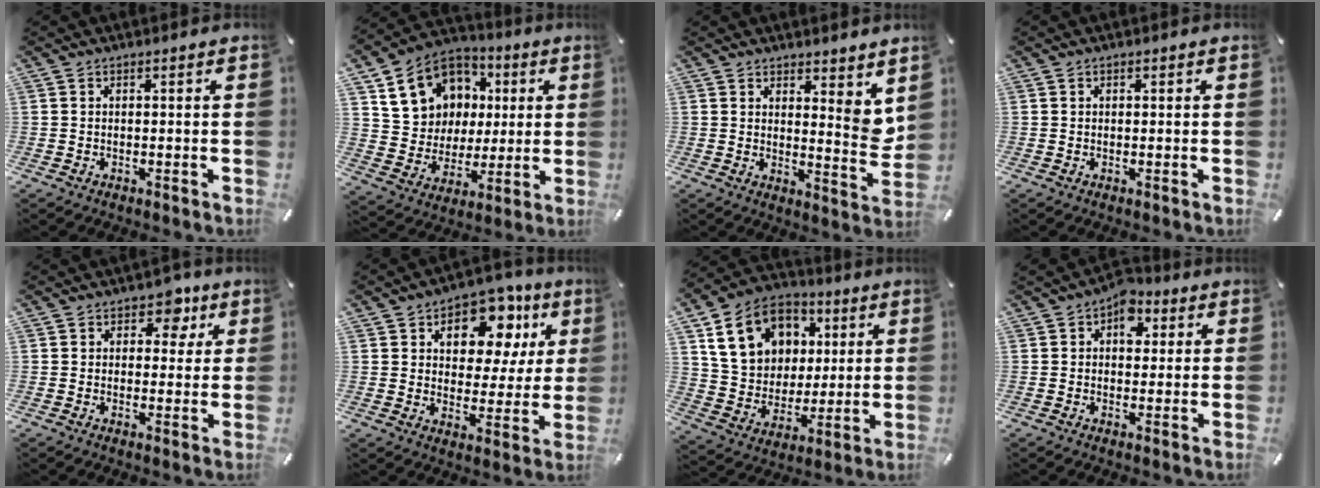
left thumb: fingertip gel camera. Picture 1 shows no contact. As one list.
[{"total": 15.5, "force": [5.1, 13.8, 5.0], "torque": [-0.091, -0.013, 0.109]}, {"total": 6.3, "force": [4.2, 2.8, 3.8], "torque": [-0.035, -0.046, 0.072]}, {"total": 0.6, "force": [0.1, 0.5, 0.1], "torque": [-0.002, 0.004, 0.002]}, {"total": 6.5, "force": [2.9, 4.9, 3.1], "torque": [-0.020, -0.011, 0.041]}, {"total": 13.7, "force": [7.3, 8.8, 7.6], "torque": [-0.110, -0.045, 0.127]}, {"total": 16.3, "force": [5.6, 13.7, 6.8], "torque": [-0.125, -0.009, 0.114]}, {"total": 6.6, "force": [1.9, 4.8, 4.1], "torque": [-0.046, -0.001, 0.027]}]